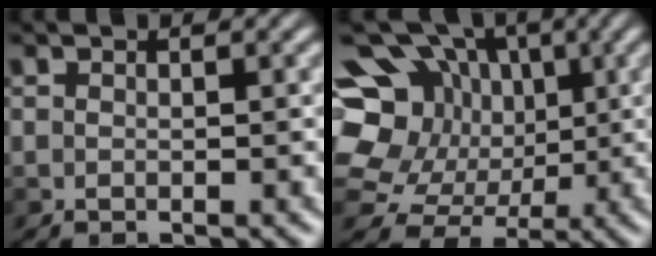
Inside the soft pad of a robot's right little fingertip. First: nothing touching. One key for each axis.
{"total": 14.6, "fx": 3.9, "fy": 11.8, "fz": 7.8, "tx": -0.186, "ty": 0.039, "tz": 0.067}